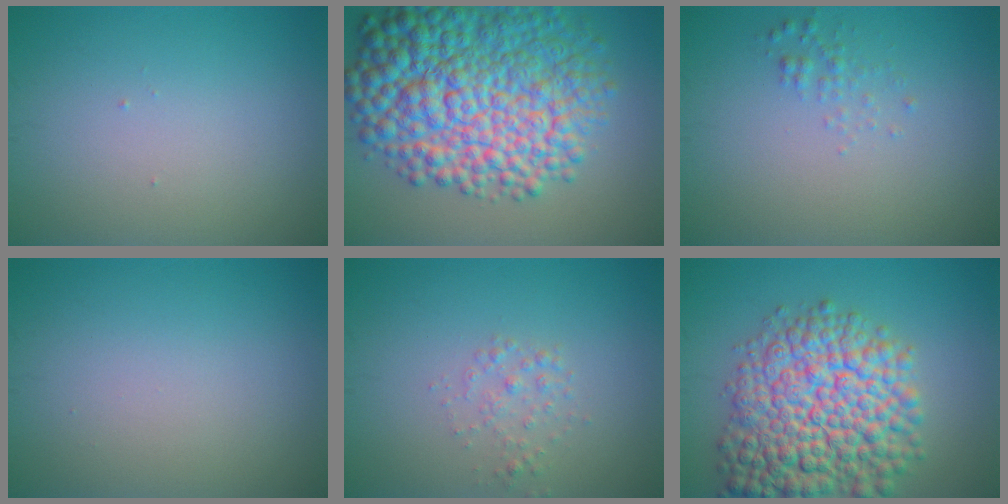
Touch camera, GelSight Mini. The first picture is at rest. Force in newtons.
{"total": 13.2, "press": 13.2, "slide": 0.2}
{"total": 1.1, "press": 1.1, "slide": 0.0}
{"total": 0.0}
{"total": 1.4, "press": 1.4, "slide": 0.0}
{"total": 11.9, "press": 11.9, "slide": 0.4}